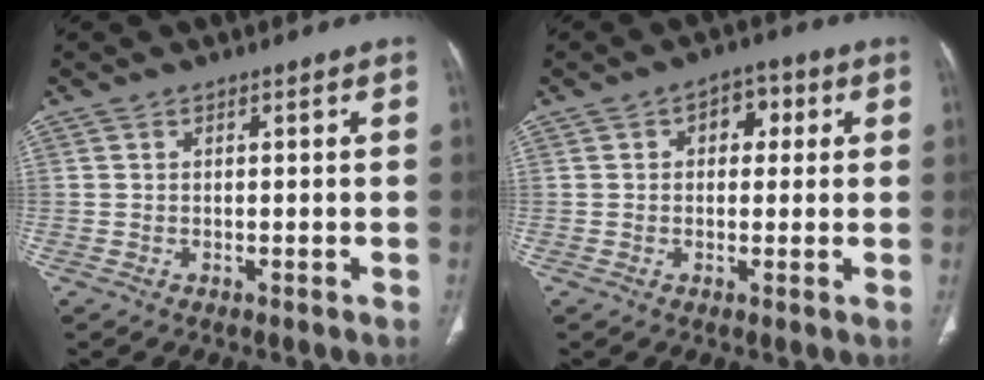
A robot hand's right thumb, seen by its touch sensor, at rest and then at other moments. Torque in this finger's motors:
{"motor_torque": [-0.44, 0.52, -0.05, 0.49, 0.10]}